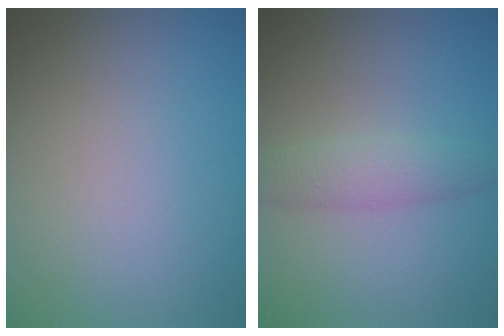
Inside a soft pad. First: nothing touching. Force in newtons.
{"total": 2.5, "press": 2.5, "slide": 0.1}